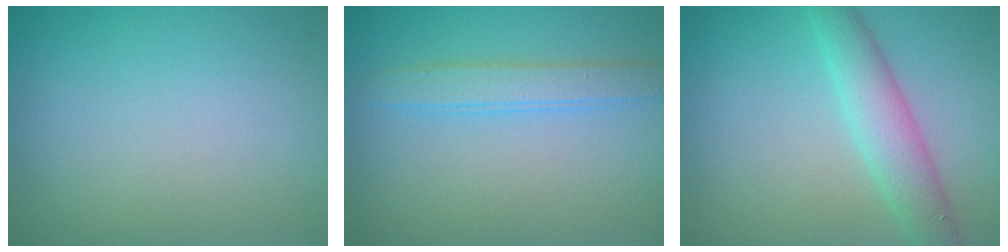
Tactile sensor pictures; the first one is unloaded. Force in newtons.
{"total": 2.2, "press": 2.2, "slide": 0.1}
{"total": 3.8, "press": 3.8, "slide": 0.1}